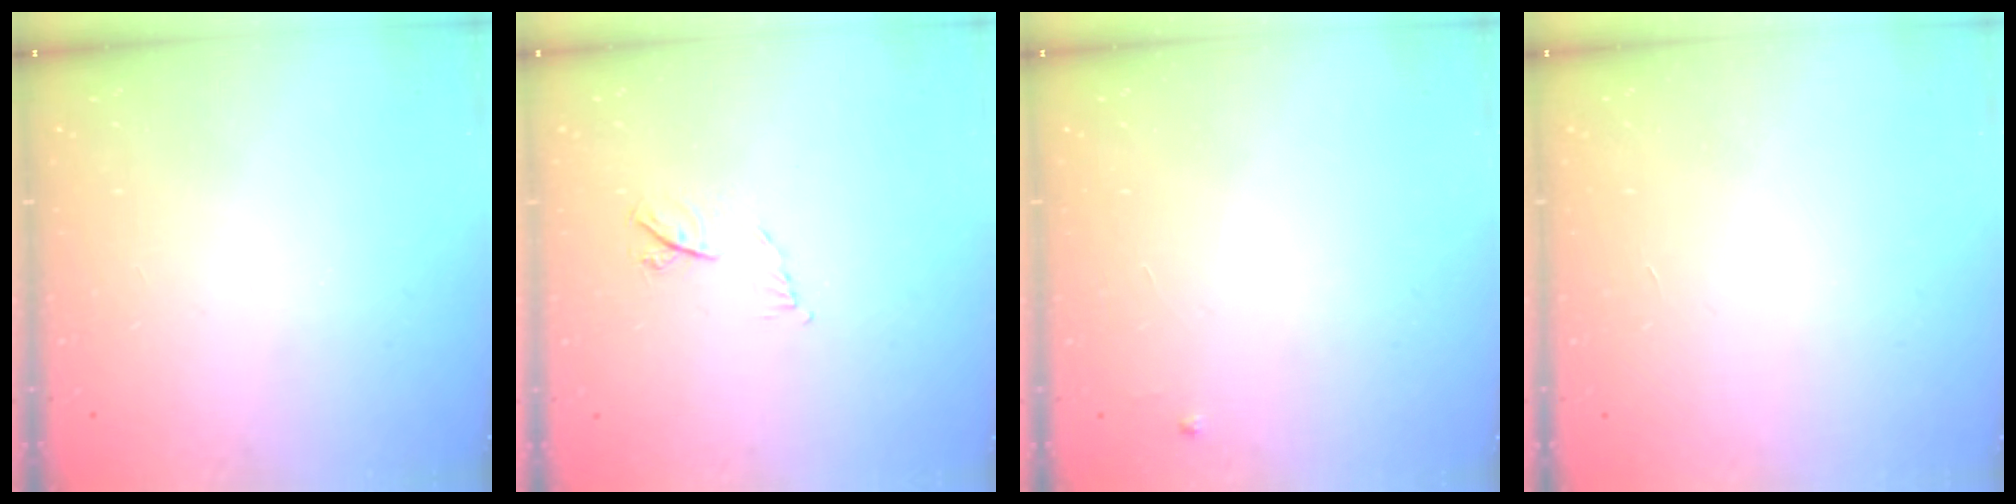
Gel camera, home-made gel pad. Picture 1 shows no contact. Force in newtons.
{"total": 5.2, "press": 5.1, "slide": 0.8}
{"total": 2.4, "press": 2.4, "slide": 0.4}
{"total": 1.7, "press": 1.7, "slide": 0.1}